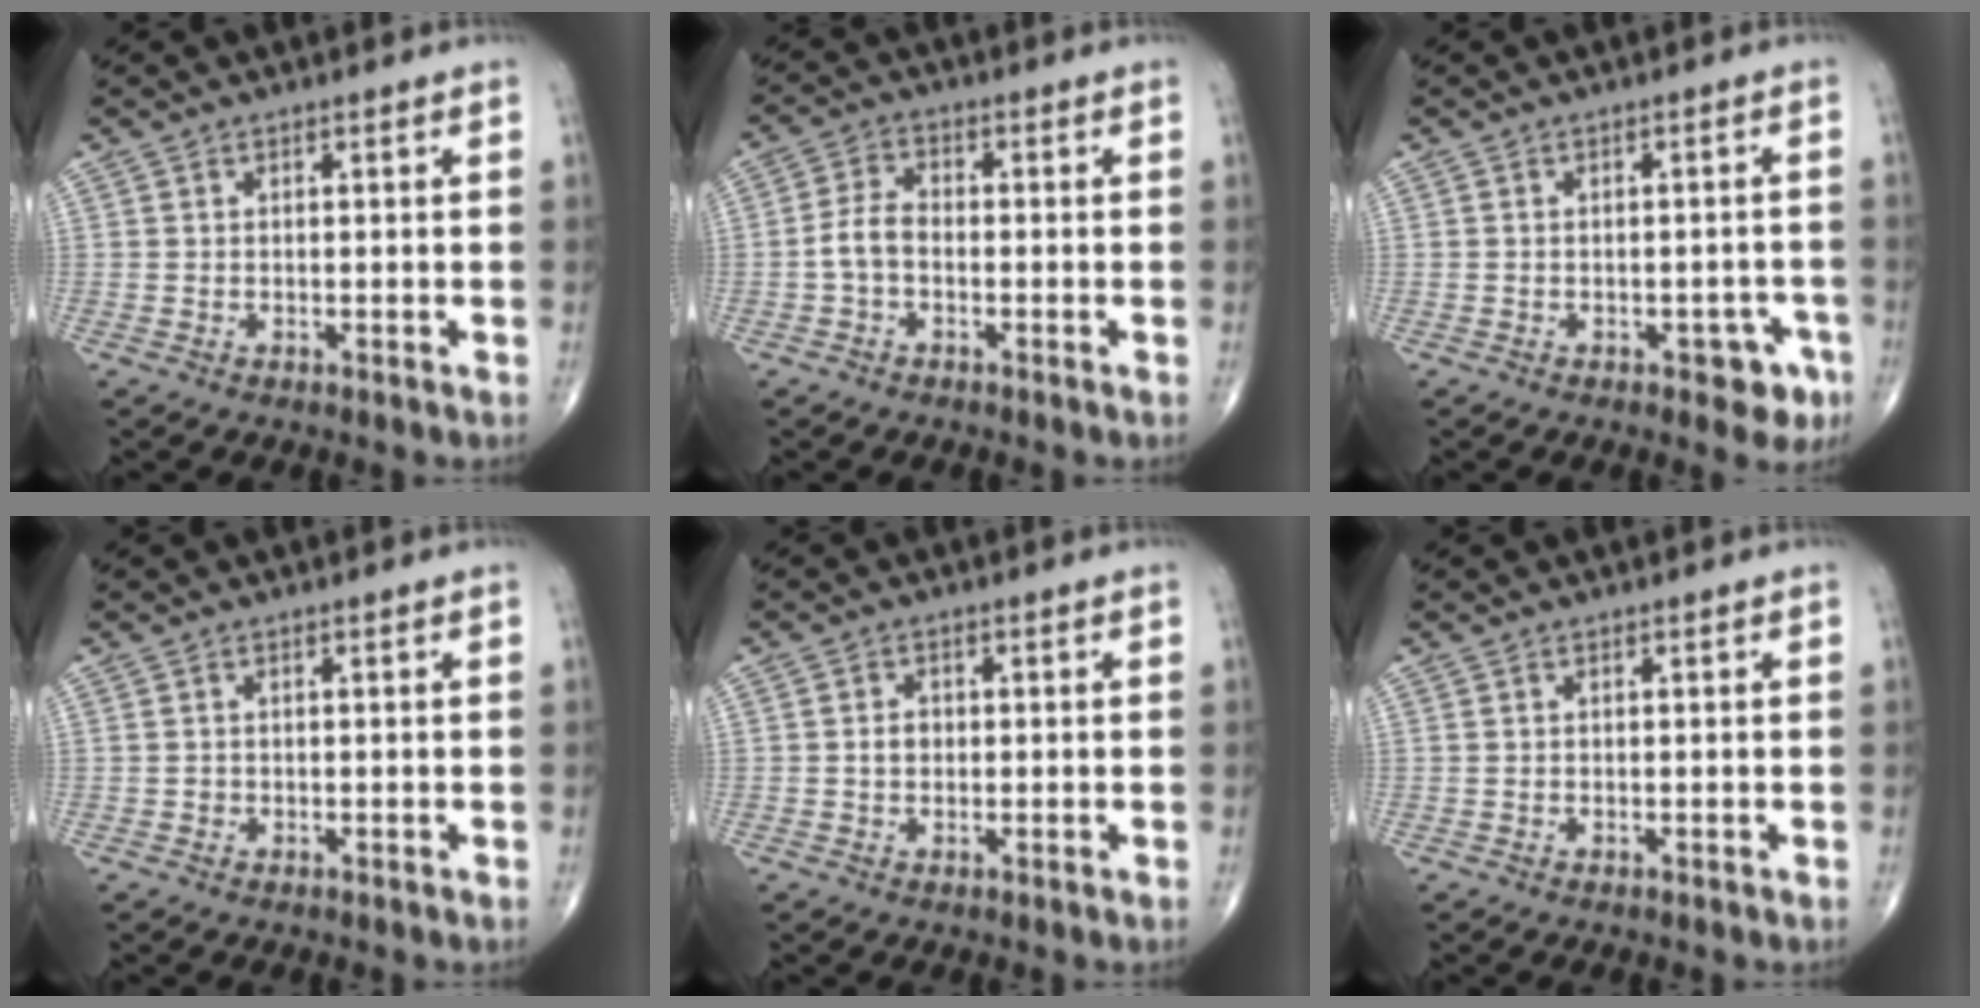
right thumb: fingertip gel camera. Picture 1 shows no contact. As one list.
[{"total": 4.2, "force": [-1.2, 2.6, 3.1], "torque": [-0.061, 0.018, -0.030]}, {"total": 4.8, "force": [-2.4, 2.6, 3.2], "torque": [-0.011, 0.014, -0.026]}, {"total": 0.6, "force": [-0.1, 0.5, 0.1], "torque": [-0.001, 0.002, -0.001]}, {"total": 2.1, "force": [0.0, 1.7, 1.2], "torque": [-0.014, 0.008, -0.001]}, {"total": 0.0}]